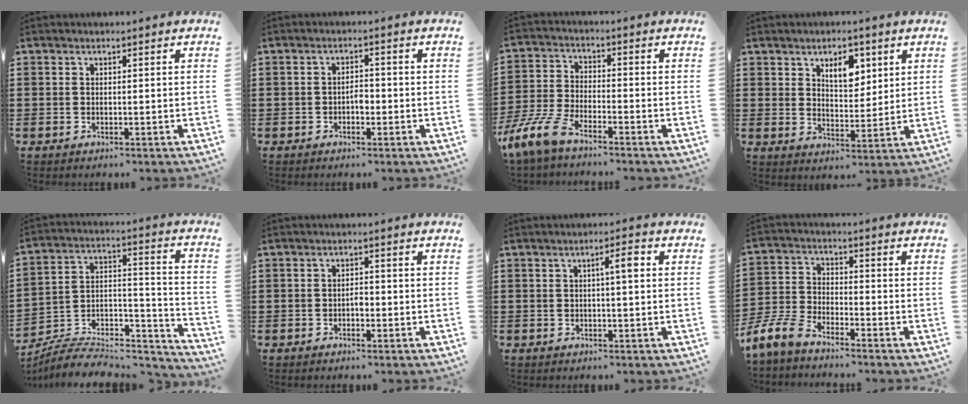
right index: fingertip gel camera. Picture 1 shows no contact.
{"total": 1.9, "force": [-0.7, 0.9, 1.5], "torque": [-0.029, 0.003, -0.013]}
{"total": 7.2, "force": [-5.7, 1.1, 4.2], "torque": [-0.120, -0.015, -0.119]}
{"total": 5.5, "force": [3.0, 3.1, 3.5], "torque": [-0.056, 0.002, 0.048]}
{"total": 6.9, "force": [-5.9, 2.5, 2.6], "torque": [-0.040, 0.010, -0.114]}
{"total": 1.5, "force": [-0.6, 0.7, 1.2], "torque": [-0.024, 0.000, -0.011]}
{"total": 3.1, "force": [0.6, 0.5, 3.0], "torque": [-0.048, 0.002, 0.005]}
{"total": 5.9, "force": [-5.3, 1.2, 2.5], "torque": [-0.090, -0.010, -0.114]}